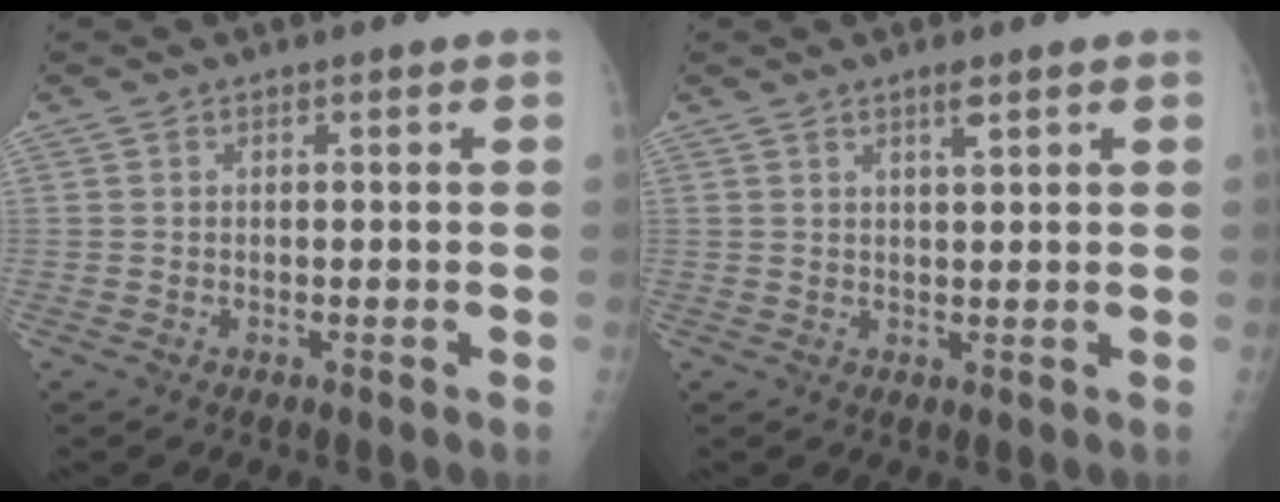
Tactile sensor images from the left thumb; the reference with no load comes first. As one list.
[{"total": 2.3, "force": [1.4, 0.3, 1.7], "torque": [-0.031, -0.007, 0.025]}]